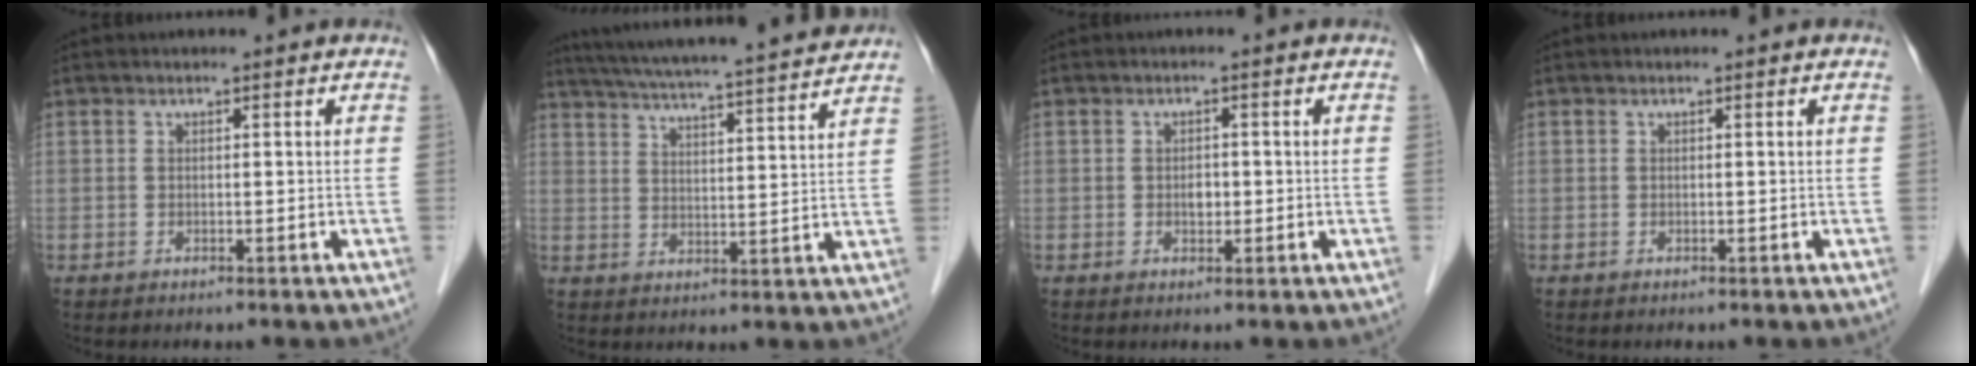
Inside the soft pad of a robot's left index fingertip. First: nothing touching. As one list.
[{"total": 19.1, "force": [17.2, -0.1, 8.2], "torque": [-0.145, 0.009, 0.242]}, {"total": 1.6, "force": [-0.3, 1.1, 1.2], "torque": [-0.018, 0.003, -0.002]}, {"total": 0.0}]